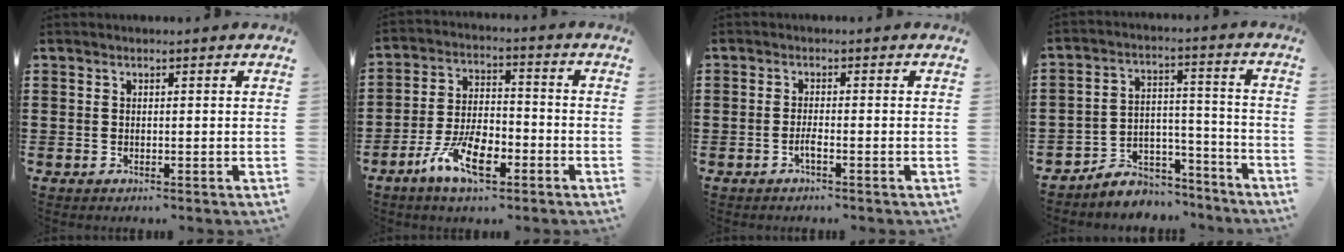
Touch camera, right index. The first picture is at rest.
{"total": 9.1, "force": [-4.9, 3.7, 6.7], "torque": [-0.146, 0.002, -0.091]}
{"total": 1.7, "force": [-1.0, 0.1, 1.4], "torque": [-0.033, -0.006, -0.020]}
{"total": 5.3, "force": [-4.8, 2.2, 0.5], "torque": [-0.015, 0.010, -0.093]}